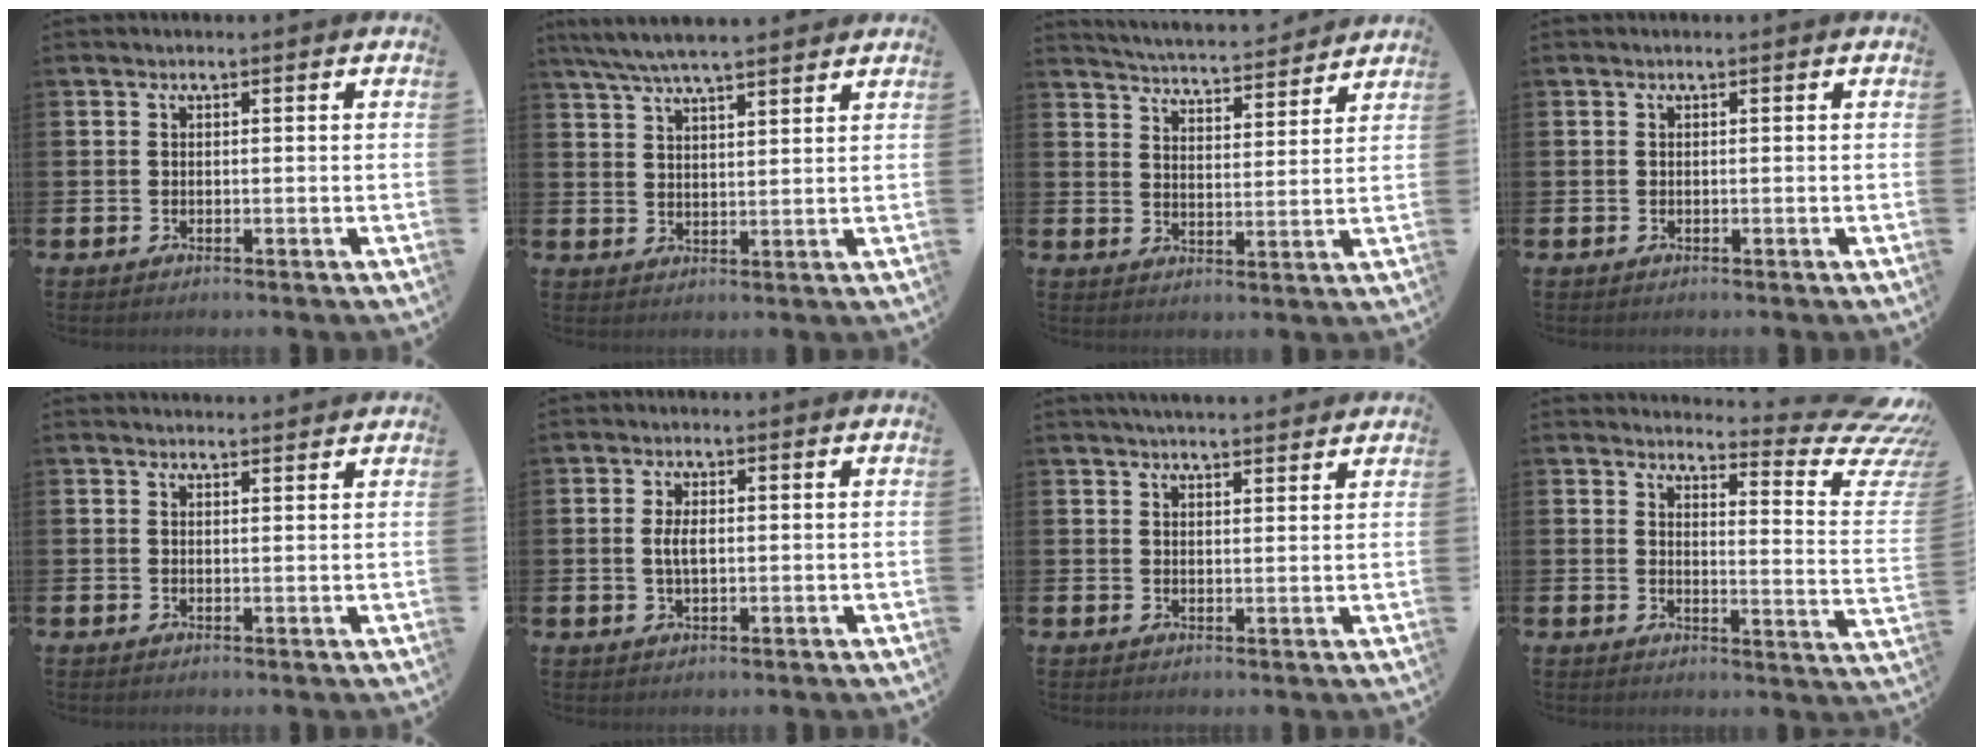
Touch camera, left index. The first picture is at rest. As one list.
[{"total": 6.3, "force": [5.9, 0.7, 2.1], "torque": [-0.061, -0.016, 0.110]}, {"total": 5.0, "force": [5.0, 0.2, 0.3], "torque": [-0.018, -0.040, 0.085]}, {"total": 0.0}, {"total": 1.8, "force": [1.8, 0.1, -0.1], "torque": [0.014, -0.012, 0.030]}, {"total": 3.1, "force": [0.2, 1.4, 2.7], "torque": [-0.057, 0.002, -0.002]}, {"total": 3.4, "force": [3.4, 0.2, 0.4], "torque": [-0.010, -0.014, 0.061]}, {"total": 5.6, "force": [4.8, 1.4, 2.6], "torque": [-0.023, -0.061, 0.069]}]